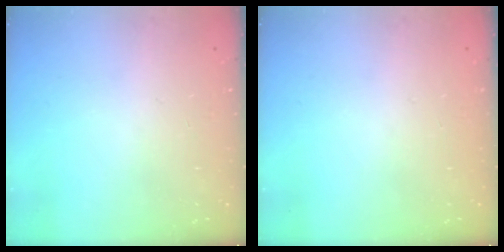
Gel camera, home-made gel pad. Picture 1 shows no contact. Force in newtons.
{"total": 0.0}